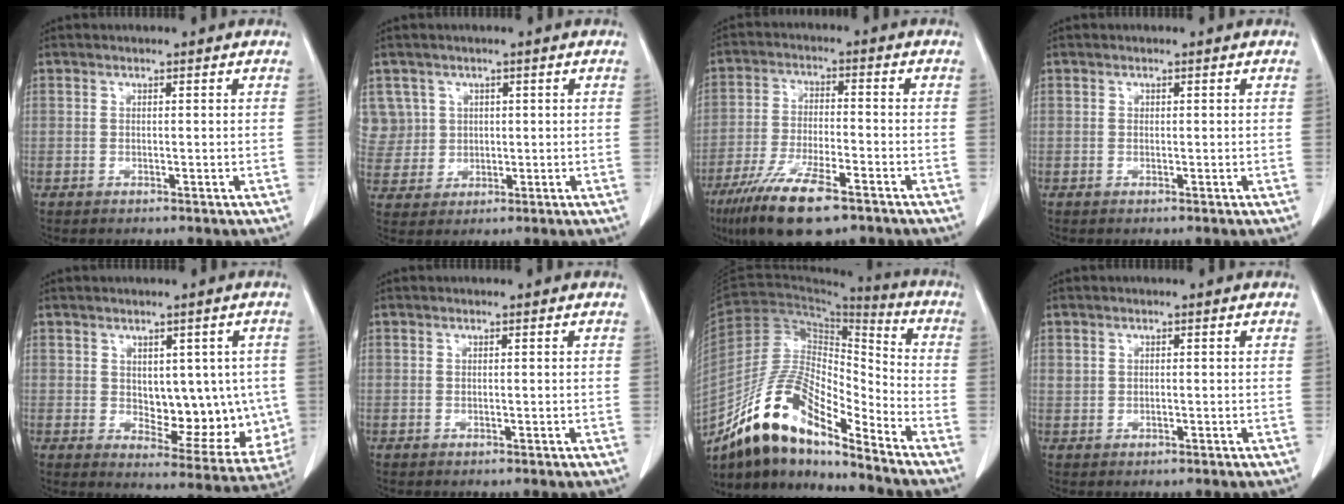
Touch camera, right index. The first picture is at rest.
{"total": 8.5, "force": [2.6, 8.1, 0.7], "torque": [-0.028, 0.039, 0.076]}
{"total": 13.0, "force": [-8.3, 3.1, 9.4], "torque": [-0.184, -0.021, -0.145]}
{"total": 0.5, "force": [0.0, 0.4, 0.3], "torque": [-0.009, 0.005, 0.002]}
{"total": 14.1, "force": [0.2, 8.0, 11.5], "torque": [-0.158, 0.006, 0.029]}
{"total": 0.0}
{"total": 18.2, "force": [-13.7, 4.8, 11.0], "torque": [-0.208, 0.013, -0.250]}
{"total": 1.8, "force": [0.1, 1.5, 1.1], "torque": [-0.033, 0.017, 0.009]}